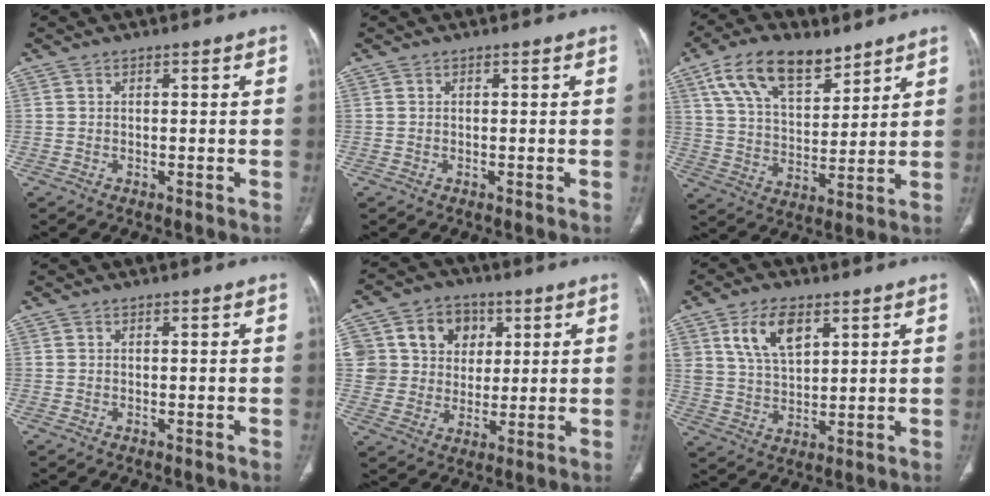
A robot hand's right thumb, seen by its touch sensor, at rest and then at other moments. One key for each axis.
{"total": 0.0}
{"total": 15.7, "fx": 9.6, "fy": 7.9, "fz": 9.5, "tx": -0.140, "ty": -0.034, "tz": 0.177}
{"total": 0.0}
{"total": 13.6, "fx": 4.4, "fy": 12.0, "fz": 4.9, "tx": -0.043, "ty": 0.011, "tz": 0.081}
{"total": 9.9, "fx": 4.8, "fy": 5.3, "fz": 6.8, "tx": -0.111, "ty": -0.018, "tz": 0.098}